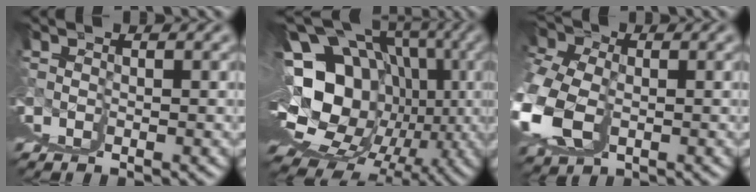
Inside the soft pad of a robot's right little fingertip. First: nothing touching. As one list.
[{"total": 17.2, "force": [0.7, 9.8, 14.1], "torque": [-0.219, -0.024, 0.040]}, {"total": 5.1, "force": [1.6, 3.8, 3.0], "torque": [-0.048, -0.009, 0.033]}]